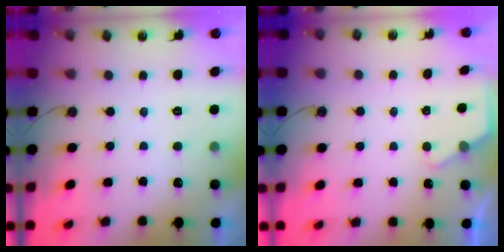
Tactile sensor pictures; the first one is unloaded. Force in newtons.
{"total": 2.2, "press": 2.2, "slide": 0.3}